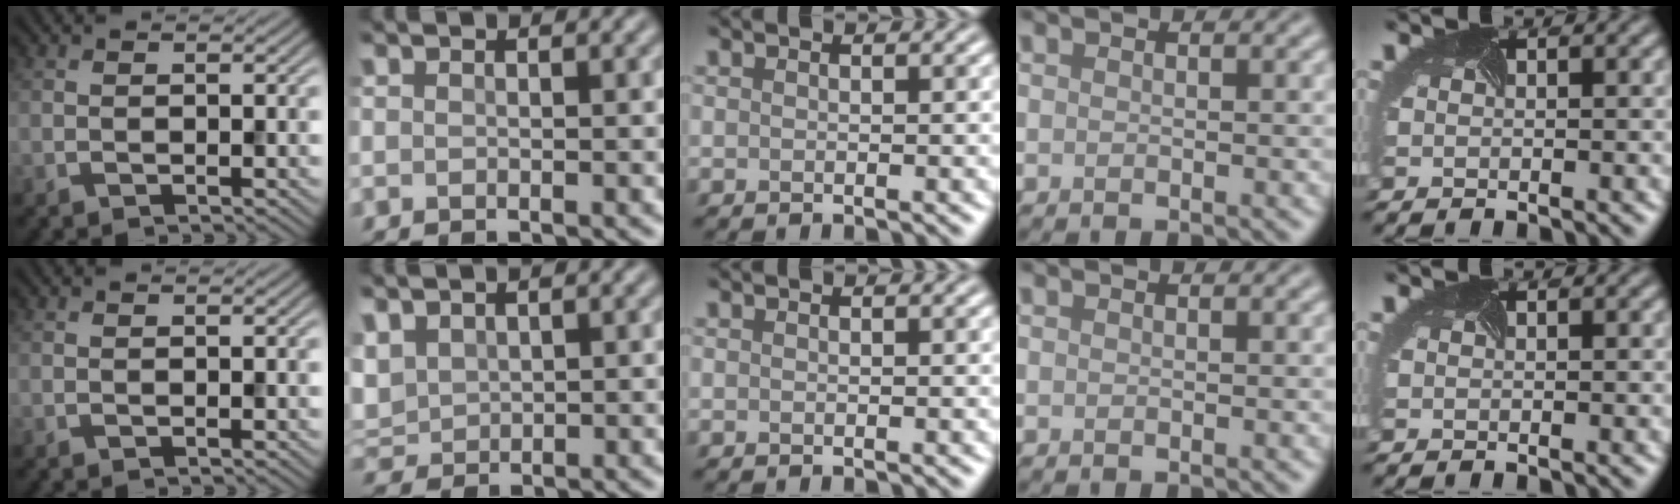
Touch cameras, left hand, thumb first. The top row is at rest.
{"index": {"total": 2.7, "force": [1.5, 1.8, 1.4], "torque": [-0.046, 0.007, 0.031]}}